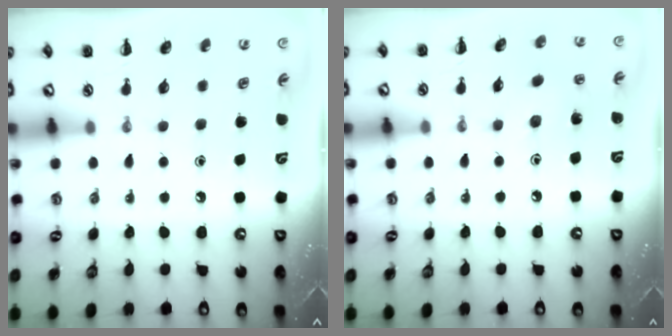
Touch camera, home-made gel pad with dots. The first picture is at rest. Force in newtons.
{"total": 3.9, "press": 3.7, "slide": 1.0}